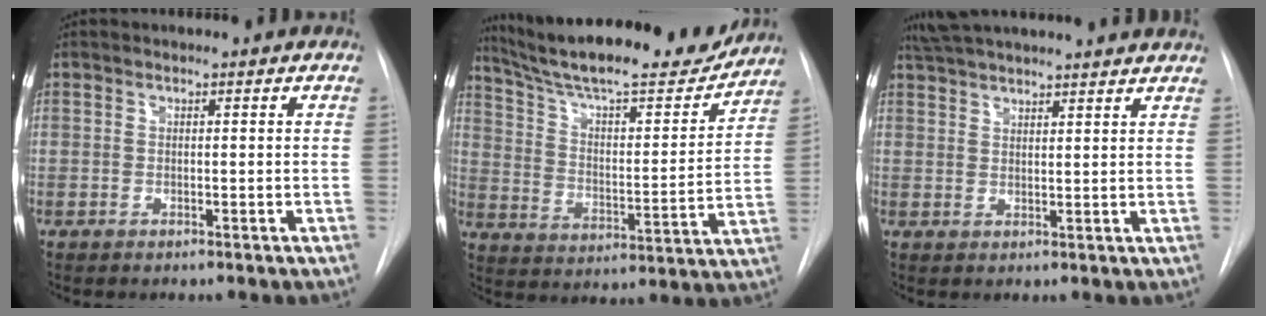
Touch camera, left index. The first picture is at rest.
{"total": 22.3, "force": [19.8, 3.1, 9.7], "torque": [-0.163, -0.025, 0.294]}
{"total": 16.5, "force": [15.0, 1.0, 6.7], "torque": [-0.117, 0.029, 0.212]}